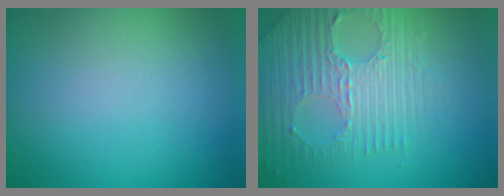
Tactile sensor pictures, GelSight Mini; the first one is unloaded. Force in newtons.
{"total": 7.1, "press": 4.6, "slide": 5.4}